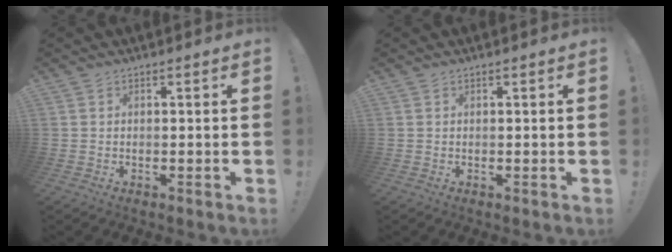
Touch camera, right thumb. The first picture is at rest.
{"total": 0.0}